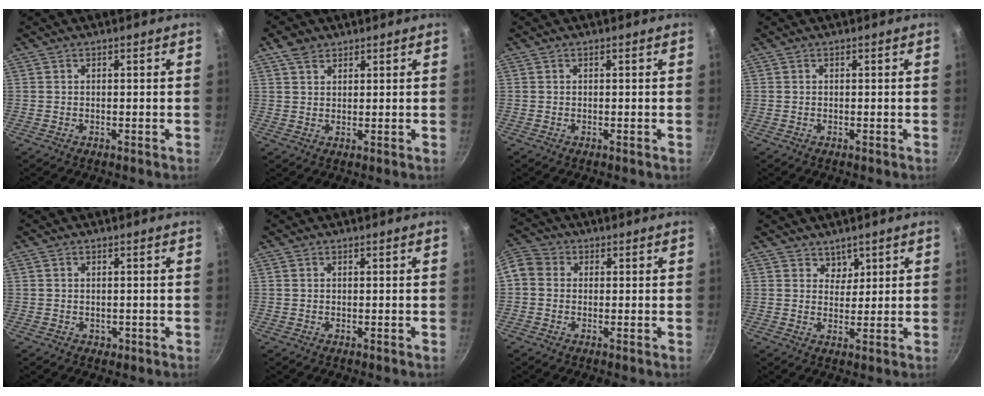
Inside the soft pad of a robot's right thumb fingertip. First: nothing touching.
{"total": 3.9, "force": [2.5, 2.5, 1.6], "torque": [-0.021, -0.006, 0.048]}
{"total": 0.0}
{"total": 0.0}
{"total": 1.0, "force": [-0.1, 1.0, 0.3], "torque": [0.001, 0.001, 0.002]}
{"total": 0.0}
{"total": 7.6, "force": [0.5, 6.8, 3.3], "torque": [-0.062, 0.020, -0.010]}
{"total": 2.8, "force": [2.0, 2.0, 0.1], "torque": [0.017, -0.018, 0.030]}